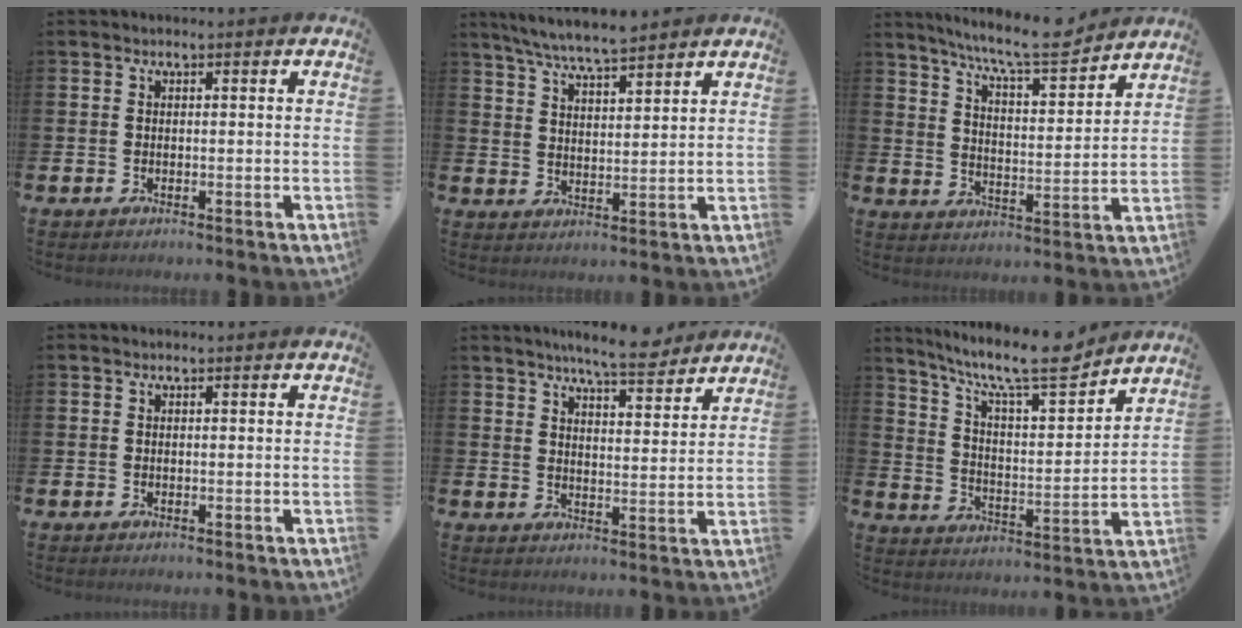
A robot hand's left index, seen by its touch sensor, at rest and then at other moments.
{"total": 6.4, "force": [6.1, 0.4, 2.0], "torque": [-0.062, -0.024, 0.110]}
{"total": 9.1, "force": [8.3, 0.9, 3.7], "torque": [-0.086, -0.050, 0.144]}
{"total": 0.0}
{"total": 7.0, "force": [6.6, 0.7, 2.2], "torque": [-0.040, -0.035, 0.115]}
{"total": 11.9, "force": [9.9, 2.3, 6.1], "torque": [-0.132, -0.065, 0.166]}